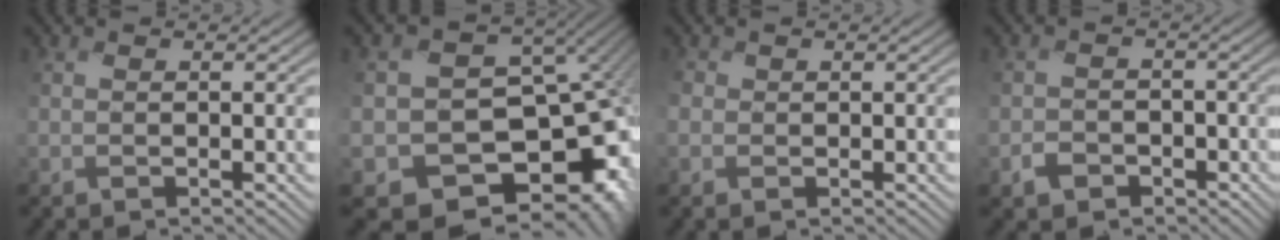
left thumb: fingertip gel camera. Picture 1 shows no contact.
{"total": 14.4, "force": [-5.1, 10.8, 8.1], "torque": [-0.111, -0.030, -0.047]}
{"total": 2.7, "force": [-0.3, 2.7, 0.2], "torque": [-0.027, -0.003, -0.018]}
{"total": 3.7, "force": [-2.1, 2.9, 0.9], "torque": [-0.019, -0.009, -0.037]}